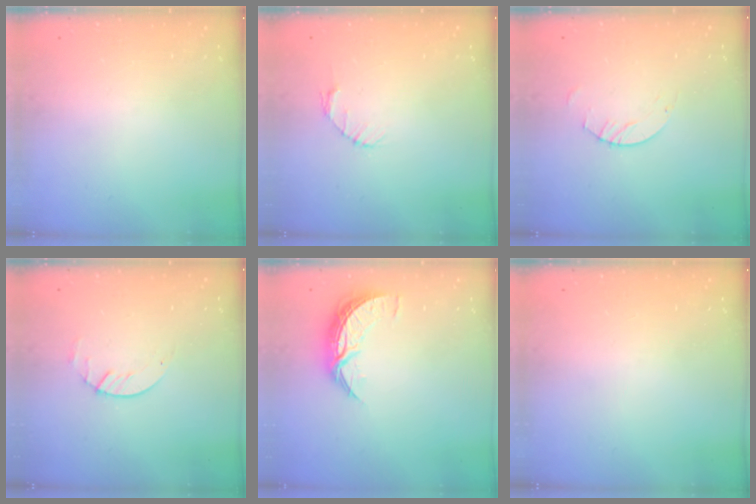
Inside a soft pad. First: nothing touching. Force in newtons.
{"total": 2.7, "press": 2.7, "slide": 0.4}
{"total": 2.5, "press": 2.5, "slide": 0.1}
{"total": 1.7, "press": 1.6, "slide": 0.2}
{"total": 8.2, "press": 8.2, "slide": 0.4}
{"total": 0.0}